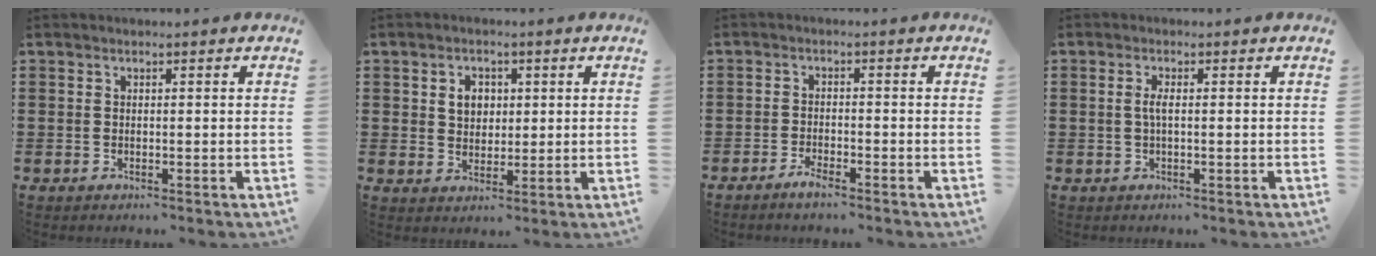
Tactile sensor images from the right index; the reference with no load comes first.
{"total": 3.6, "force": [0.8, 2.9, 1.9], "torque": [-0.049, 0.011, 0.011]}
{"total": 2.1, "force": [-1.9, 0.1, 0.8], "torque": [-0.018, -0.001, -0.035]}
{"total": 1.9, "force": [-0.2, 0.3, 1.9], "torque": [-0.044, -0.004, -0.007]}